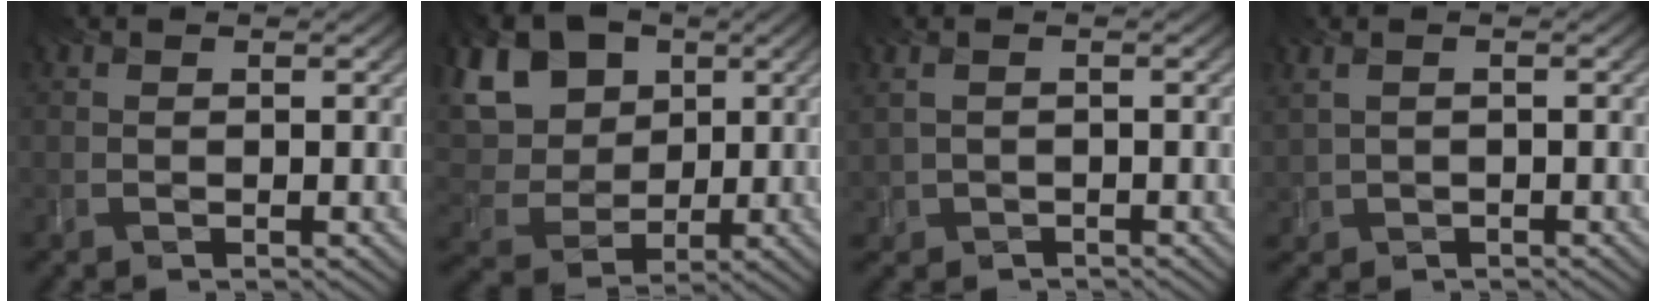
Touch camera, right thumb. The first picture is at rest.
{"total": 11.7, "force": [3.9, 9.2, 6.0], "torque": [-0.169, 0.027, 0.084]}
{"total": 0.7, "force": [0.1, 0.6, 0.5], "torque": [-0.021, -0.001, 0.013]}
{"total": 0.8, "force": [0.5, 0.5, 0.5], "torque": [-0.020, 0.005, 0.020]}